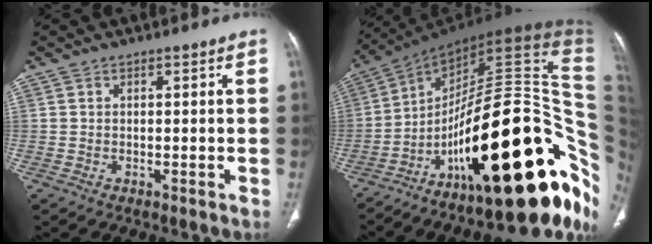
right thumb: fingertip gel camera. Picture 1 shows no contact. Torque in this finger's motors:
{"motor_torque": [3.99, 1.02, 2.18, -0.58, 0.91]}